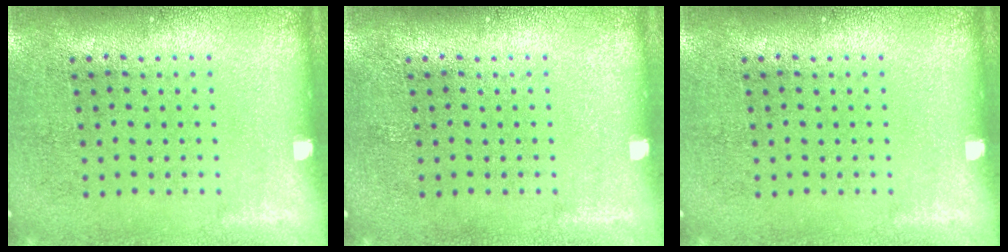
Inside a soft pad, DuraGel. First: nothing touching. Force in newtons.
{"total": 0.0}
{"total": 0.0}